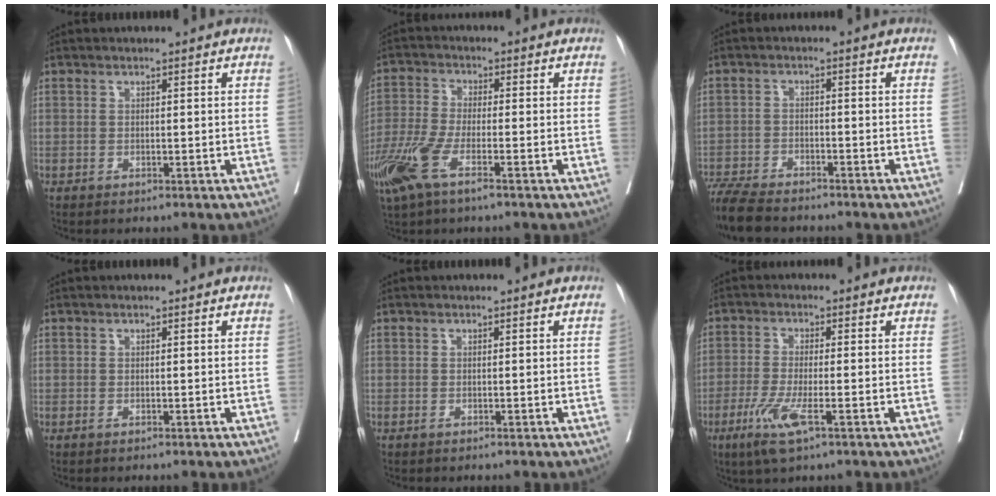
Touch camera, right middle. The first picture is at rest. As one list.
[{"total": 7.8, "force": [-4.2, 1.7, 6.4], "torque": [-0.152, -0.016, -0.085]}, {"total": 9.0, "force": [-8.0, 1.8, 3.7], "torque": [-0.062, -0.020, -0.137]}, {"total": 0.0}, {"total": 0.0}, {"total": 6.5, "force": [-3.2, 0.7, 5.6], "torque": [-0.120, -0.017, -0.060]}]